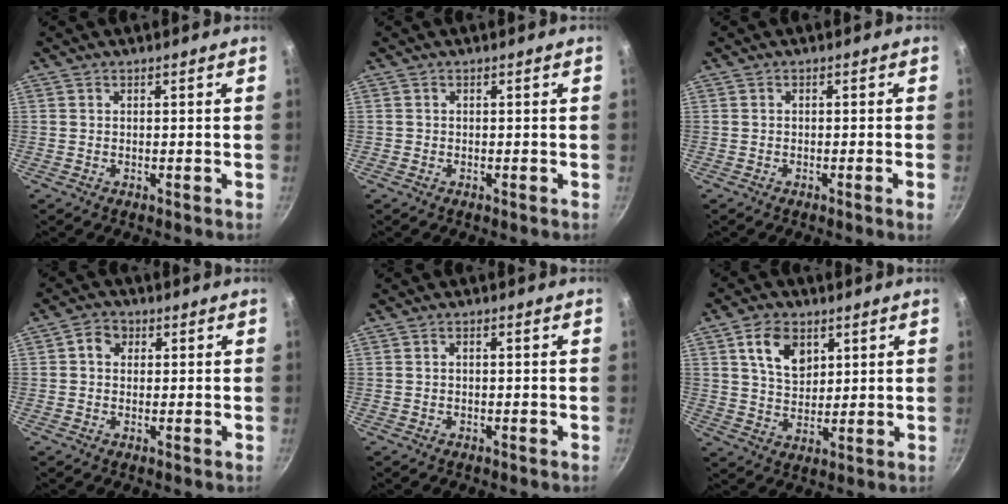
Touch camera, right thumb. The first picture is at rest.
{"total": 0.0}
{"total": 1.6, "force": [-0.7, -0.3, 1.4], "torque": [-0.031, 0.002, -0.010]}
{"total": 3.6, "force": [0.9, 3.1, 1.6], "torque": [-0.011, 0.002, 0.006]}
{"total": 0.9, "force": [-0.1, 0.4, 0.8], "torque": [-0.021, 0.008, -0.001]}
{"total": 8.6, "force": [3.7, 5.9, 5.1], "torque": [-0.067, -0.014, 0.069]}